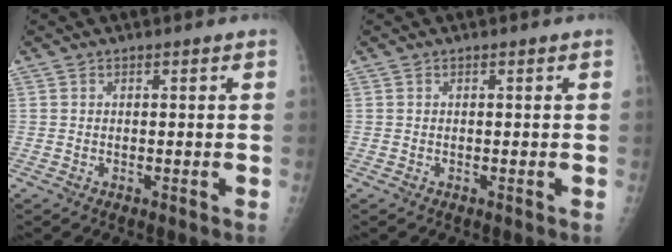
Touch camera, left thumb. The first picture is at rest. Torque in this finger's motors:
{"motor_torque": [0.11, -0.11, 0.02, 0.02, 0.00]}